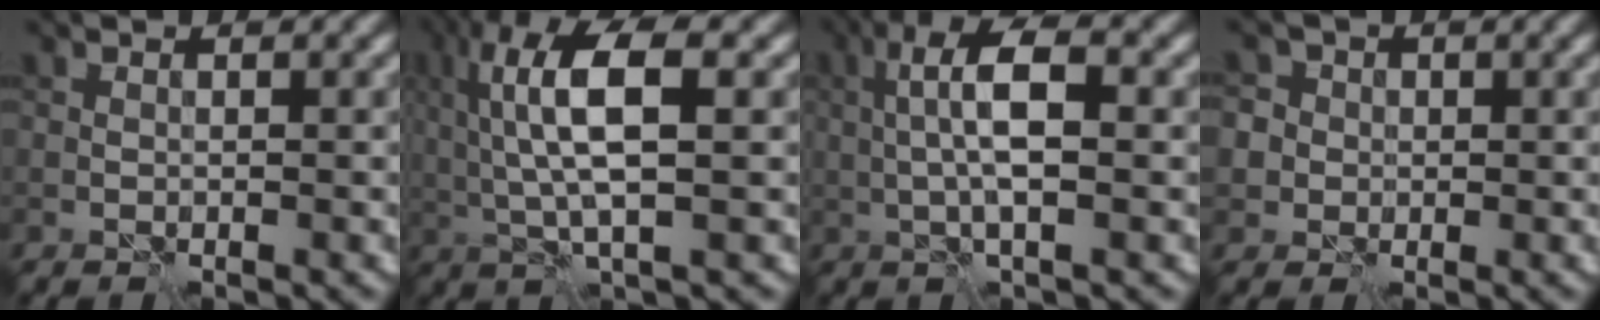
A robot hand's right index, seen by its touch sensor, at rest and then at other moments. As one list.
[{"total": 8.0, "force": [1.6, 2.5, 7.4], "torque": [-0.152, 0.009, 0.028]}, {"total": 5.4, "force": [0.3, 1.4, 5.2], "torque": [-0.102, 0.012, -0.002]}, {"total": 5.4, "force": [1.2, 4.9, 1.8], "torque": [-0.029, 0.036, -0.005]}]